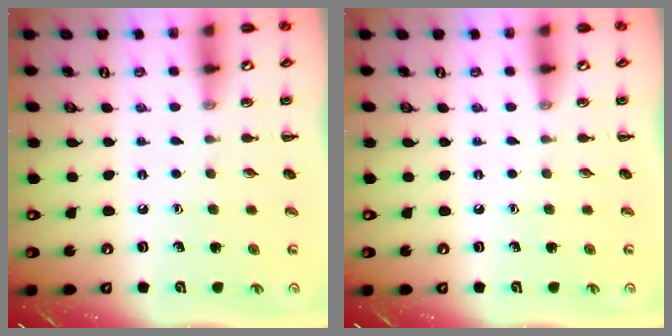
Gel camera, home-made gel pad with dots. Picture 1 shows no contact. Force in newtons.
{"total": 0.0}